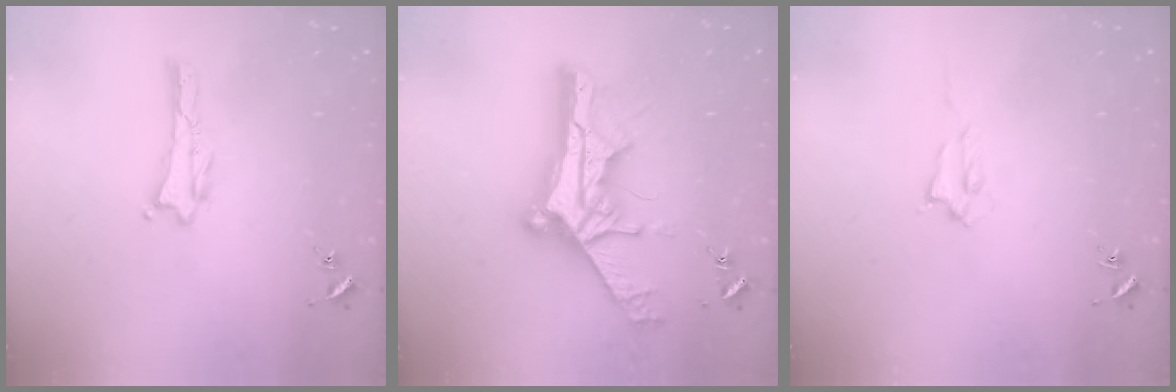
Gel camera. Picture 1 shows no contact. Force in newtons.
{"total": 14.7, "press": 14.7, "slide": 1.3}
{"total": 1.4, "press": 1.4, "slide": 0.2}